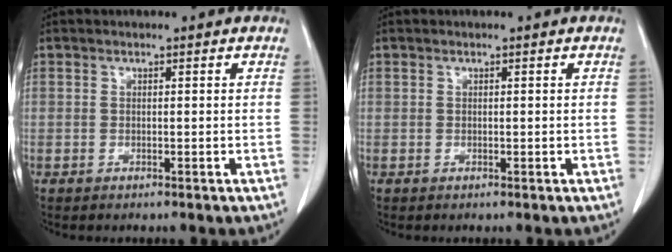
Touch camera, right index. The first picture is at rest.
{"total": 0.0}